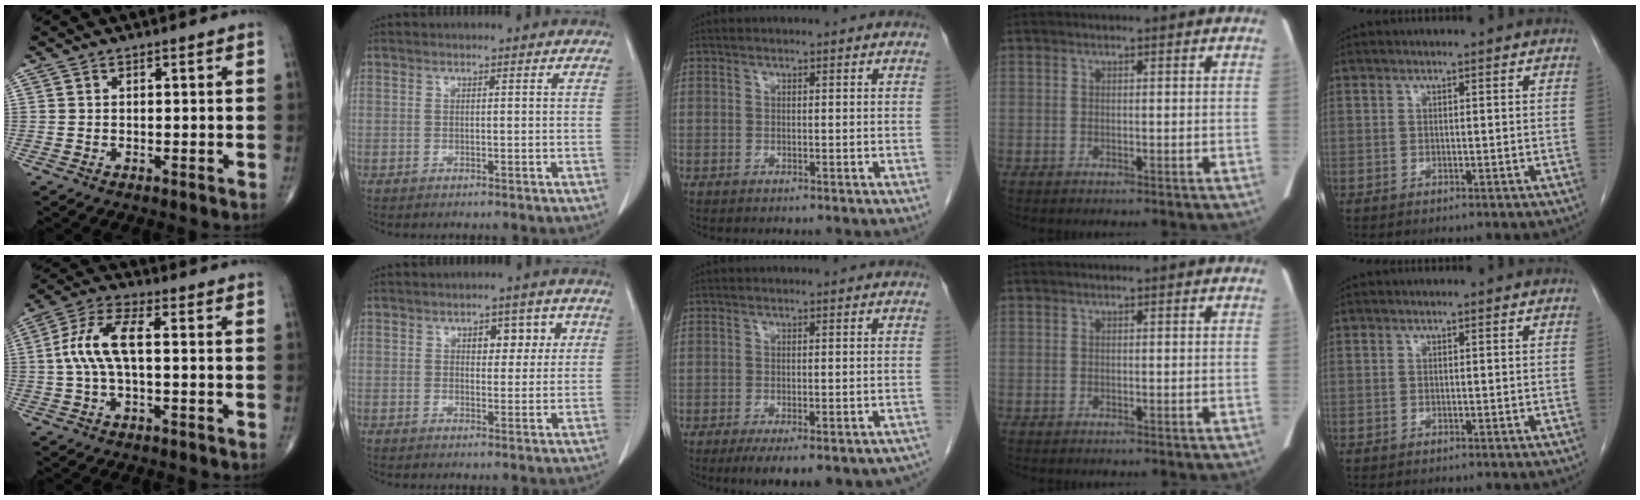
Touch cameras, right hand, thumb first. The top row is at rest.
{"thumb": {"total": 9.2, "force": [0.3, 3.5, 8.5], "torque": [-0.194, 0.028, 0.002]}, "index": {"total": 4.8, "force": [1.7, 2.8, 3.5], "torque": [-0.036, 0.011, 0.023]}, "middle": {"total": 13.0, "force": [-10.7, 3.1, 6.6], "torque": [-0.055, 0.004, -0.126]}}